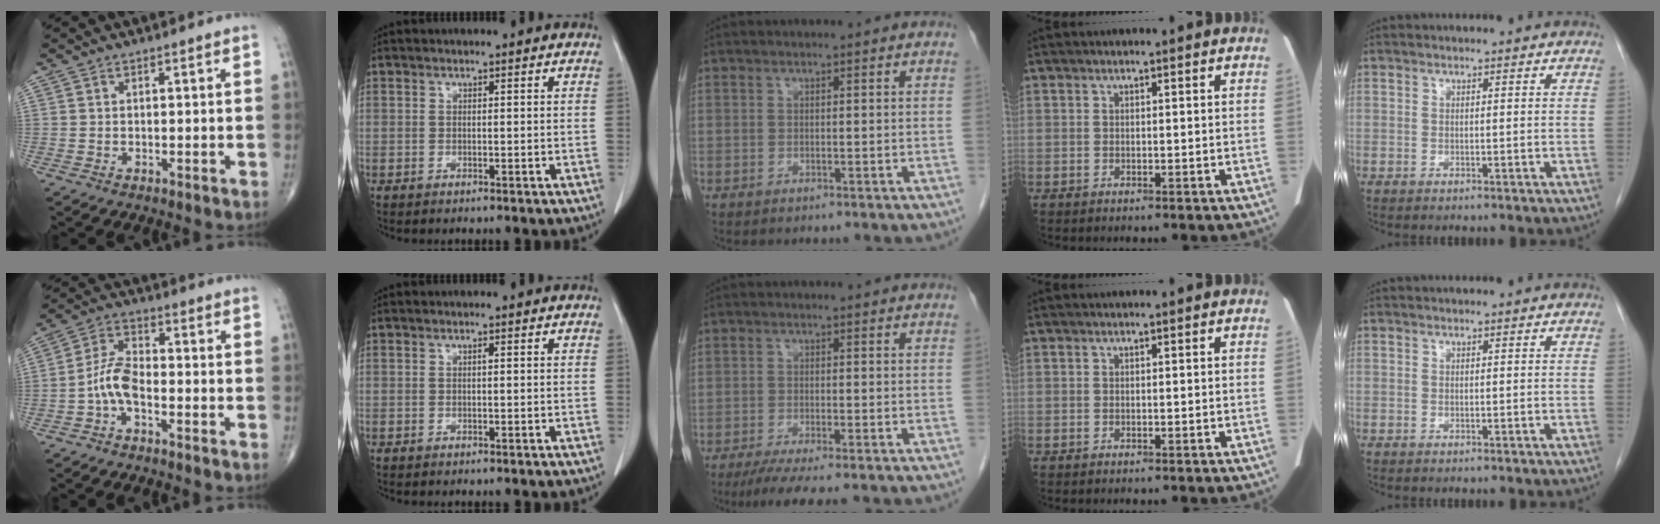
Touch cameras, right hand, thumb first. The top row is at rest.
{"thumb": {"total": 6.2, "force": [-2.3, 2.9, 4.9], "torque": [-0.099, 0.028, -0.051]}, "middle": {"total": 6.6, "force": [-5.3, 0.2, 3.9], "torque": [-0.056, -0.014, -0.082]}}